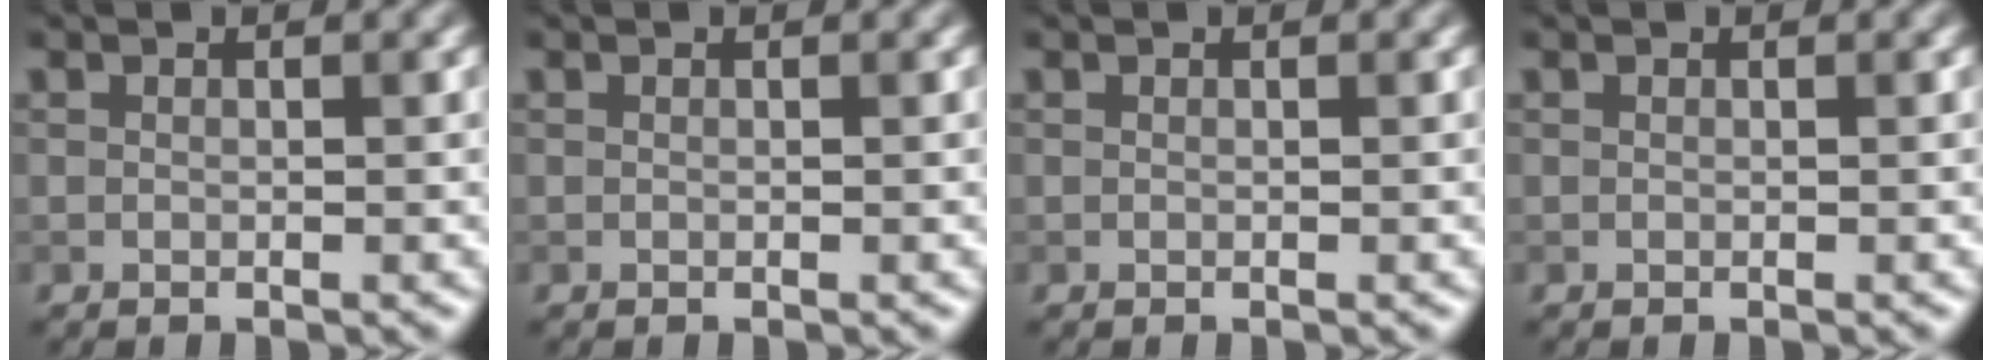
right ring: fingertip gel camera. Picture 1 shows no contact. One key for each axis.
{"total": 0.0}
{"total": 0.0}
{"total": 0.0}